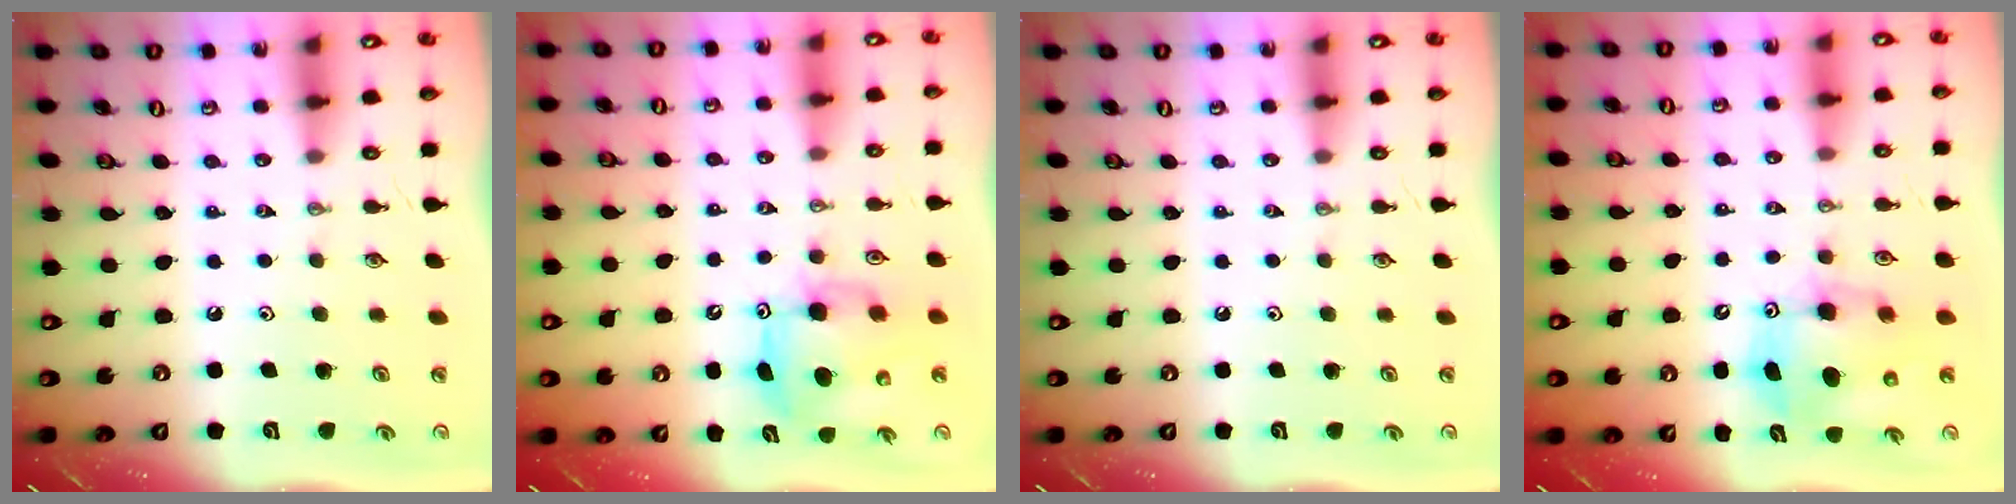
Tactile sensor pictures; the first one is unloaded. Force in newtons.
{"total": 8.1, "press": 8.0, "slide": 0.8}
{"total": 0.0}
{"total": 8.7, "press": 8.4, "slide": 2.1}